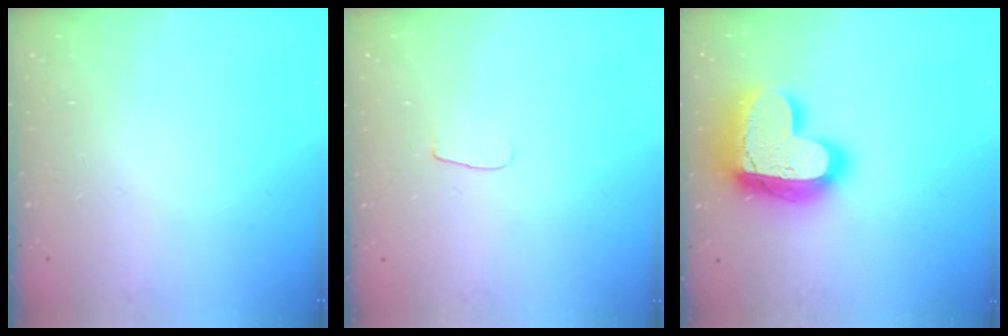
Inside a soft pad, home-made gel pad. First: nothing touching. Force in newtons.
{"total": 3.6, "press": 3.6, "slide": 0.4}
{"total": 23.3, "press": 23.2, "slide": 1.9}